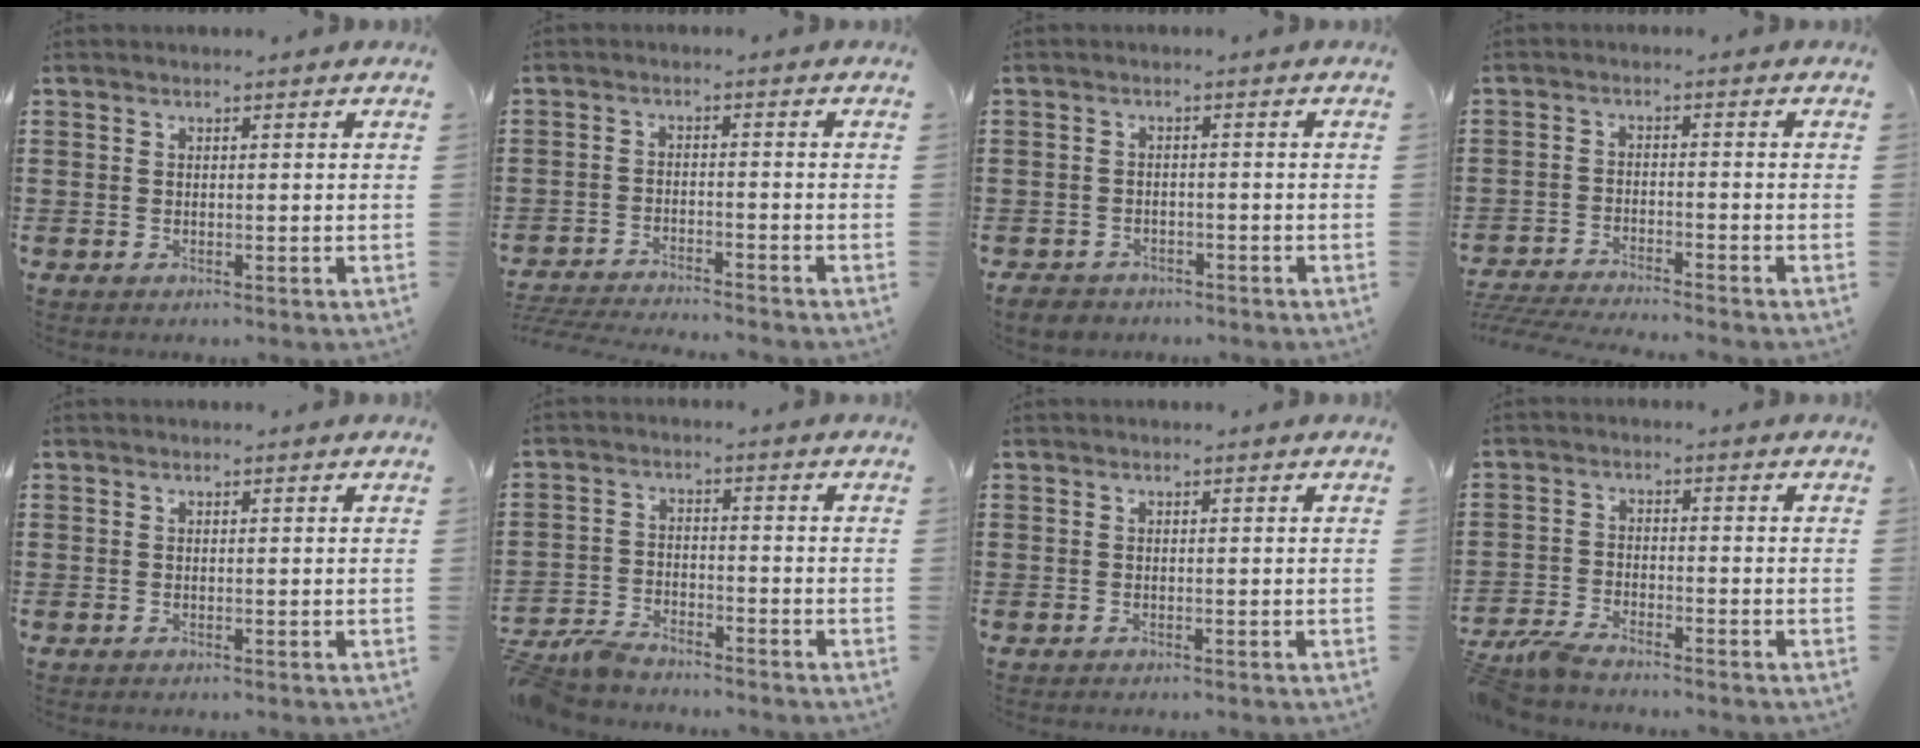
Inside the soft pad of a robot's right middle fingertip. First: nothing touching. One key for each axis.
{"total": 3.5, "fx": -3.5, "fy": -0.2, "fz": 0.4, "tx": -0.017, "ty": -0.005, "tz": -0.076}
{"total": 2.4, "fx": -2.3, "fy": 0.7, "fz": 0.3, "tx": -0.017, "ty": -0.002, "tz": -0.051}
{"total": 3.8, "fx": -3.8, "fy": -0.2, "fz": 0.6, "tx": -0.026, "ty": -0.010, "tz": -0.083}
{"total": 0.0}
{"total": 4.9, "fx": -4.7, "fy": 0.8, "fz": 1.0, "tx": -0.041, "ty": -0.003, "tz": -0.100}
{"total": 0.0}
{"total": 3.7, "fx": -3.5, "fy": 0.4, "fz": 1.1, "tx": -0.044, "ty": -0.005, "tz": -0.076}